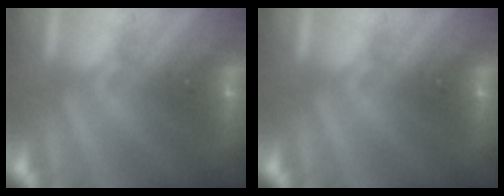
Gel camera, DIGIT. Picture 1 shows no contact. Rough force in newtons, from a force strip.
{"total": 0.0}